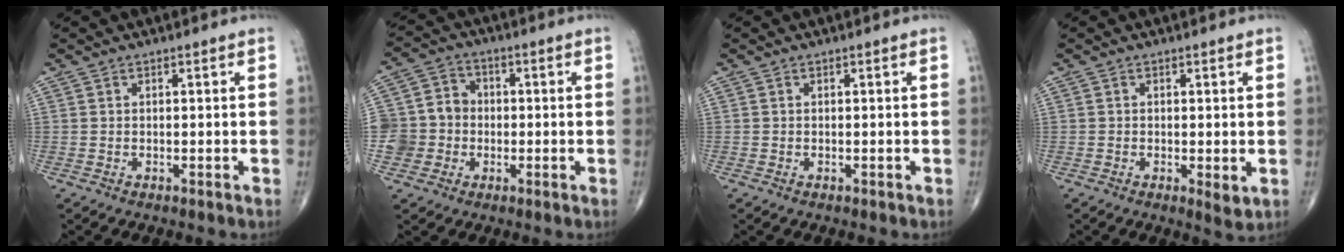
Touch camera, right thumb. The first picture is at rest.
{"total": 9.1, "force": [-1.4, 8.6, 2.7], "torque": [-0.023, 0.027, -0.029]}
{"total": 0.0}
{"total": 2.7, "force": [-0.5, 1.0, 2.5], "torque": [-0.040, -0.010, -0.010]}